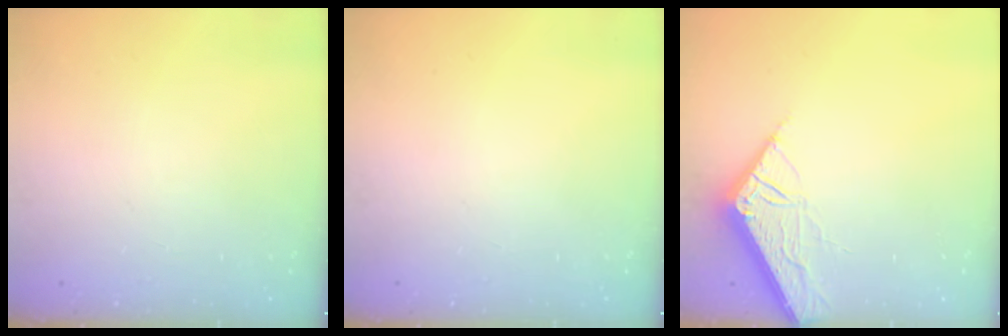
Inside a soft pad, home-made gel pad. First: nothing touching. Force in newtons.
{"total": 0.0}
{"total": 6.8, "press": 6.8, "slide": 0.7}